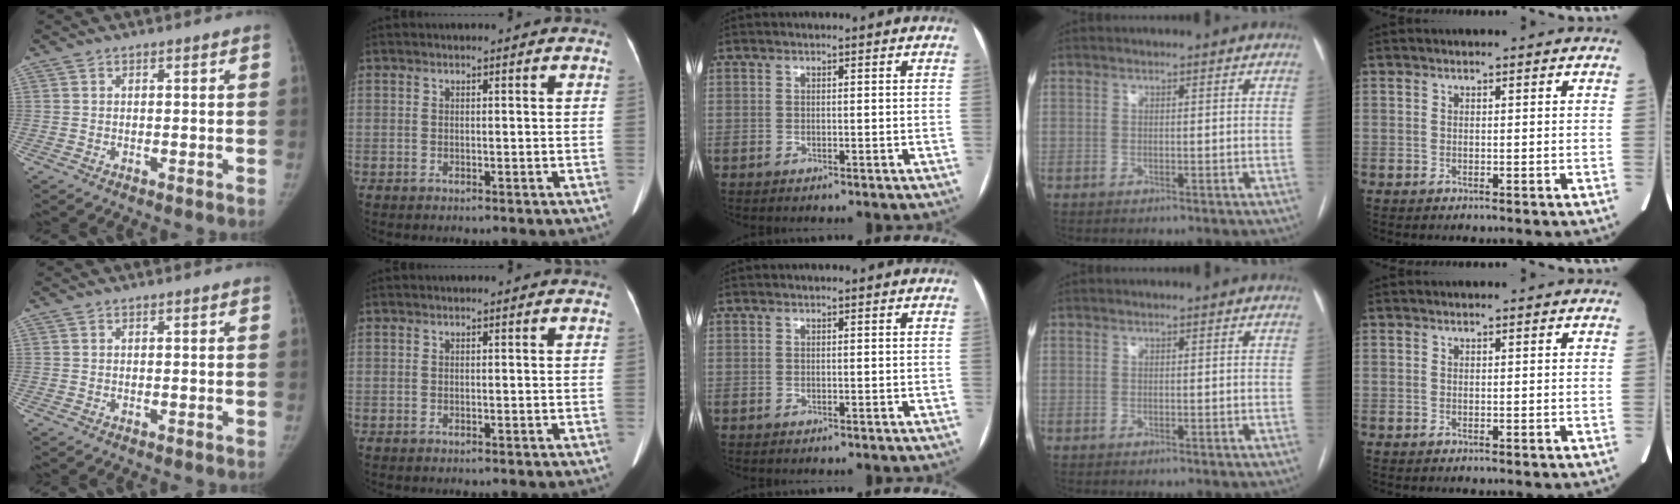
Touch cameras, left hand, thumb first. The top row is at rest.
{}